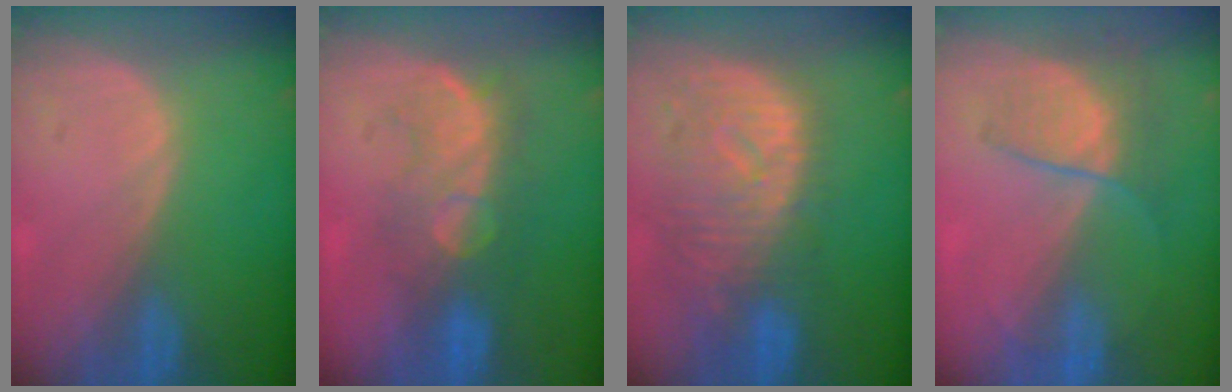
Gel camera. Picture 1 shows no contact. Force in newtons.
{"total": 8.1, "press": 7.7, "slide": 2.3}
{"total": 10.8, "press": 9.6, "slide": 5.0}
{"total": 6.7, "press": 5.9, "slide": 3.2}